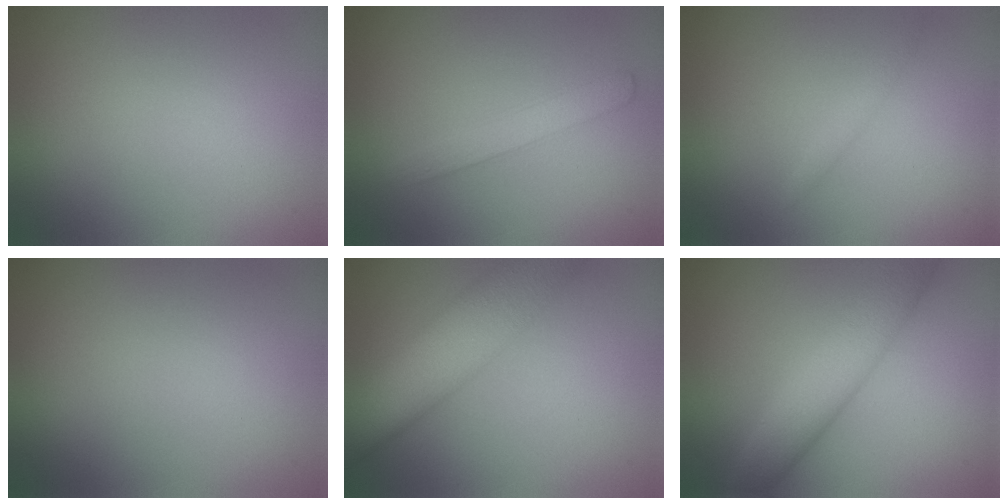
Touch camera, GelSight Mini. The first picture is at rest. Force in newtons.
{"total": 2.1, "press": 2.1, "slide": 0.0}
{"total": 0.9, "press": 0.8, "slide": 0.0}
{"total": 0.0}
{"total": 7.6, "press": 7.6, "slide": 0.4}
{"total": 5.8, "press": 5.8, "slide": 0.0}